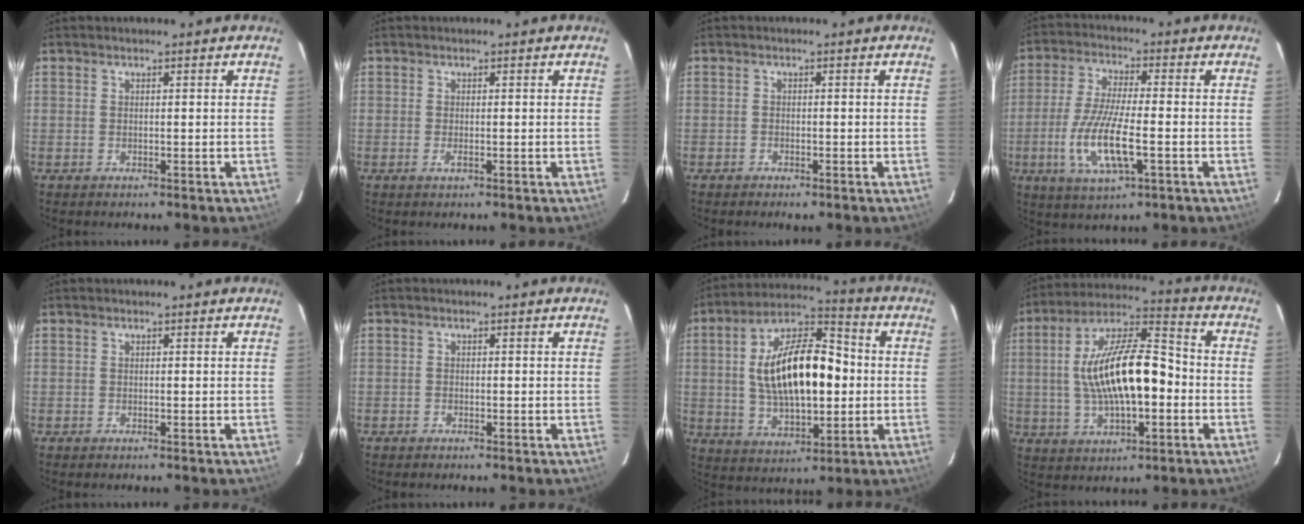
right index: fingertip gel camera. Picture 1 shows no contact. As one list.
[{"total": 1.0, "force": [-0.4, 0.4, 0.9], "torque": [-0.017, -0.004, -0.007]}, {"total": 2.0, "force": [-1.5, 0.9, 0.9], "torque": [-0.026, -0.002, -0.024]}, {"total": 12.2, "force": [-3.5, 3.2, 11.3], "torque": [-0.233, -0.015, -0.066]}, {"total": 0.0}, {"total": 0.7, "force": [-0.6, 0.3, 0.1], "torque": [-0.006, 0.002, -0.013]}, {"total": 18.9, "force": [0.6, 9.0, 16.6], "torque": [-0.295, 0.022, 0.013]}, {"total": 17.4, "force": [-1.4, 6.7, 16.0], "torque": [-0.292, 0.019, -0.024]}]